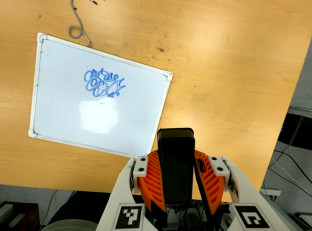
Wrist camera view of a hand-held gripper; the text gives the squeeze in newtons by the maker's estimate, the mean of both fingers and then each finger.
{"total": 9.8, "left": 8.5, "right": 11.1}